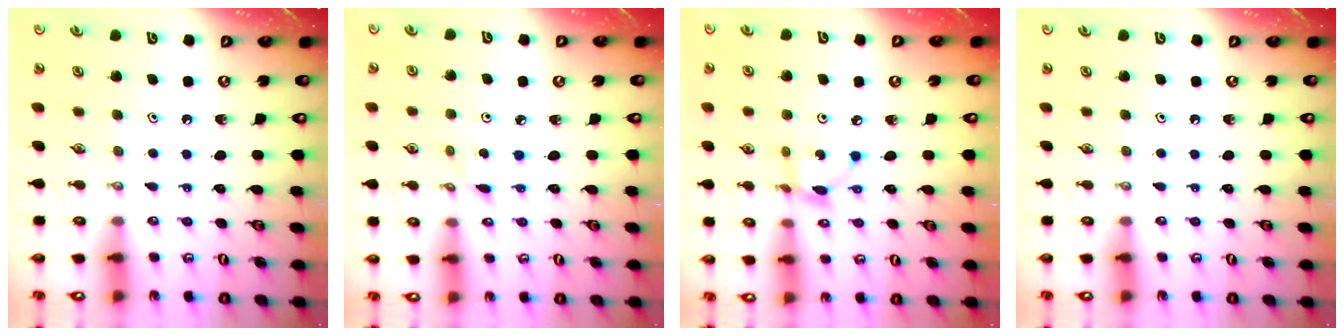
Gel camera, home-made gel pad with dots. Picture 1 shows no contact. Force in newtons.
{"total": 2.9, "press": 2.8, "slide": 0.4}
{"total": 4.9, "press": 4.9, "slide": 0.1}
{"total": 0.0}